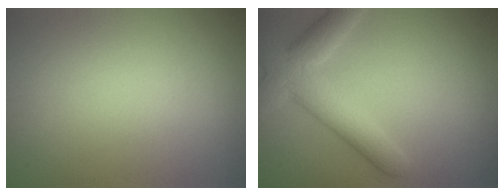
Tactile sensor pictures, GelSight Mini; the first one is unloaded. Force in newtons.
{"total": 4.9, "press": 4.9, "slide": 0.4}